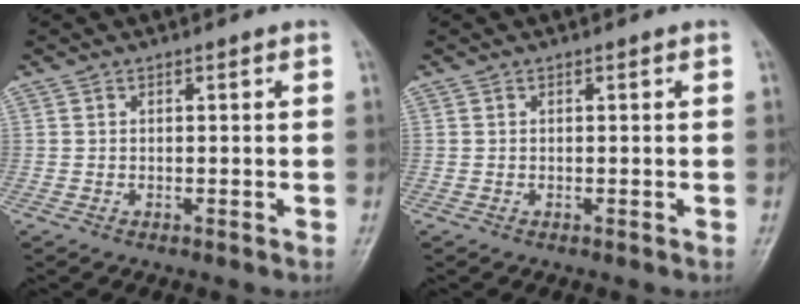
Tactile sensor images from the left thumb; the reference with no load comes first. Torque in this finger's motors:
{"motor_torque": [0.00, 0.00, 0.00, 0.00, 0.00]}